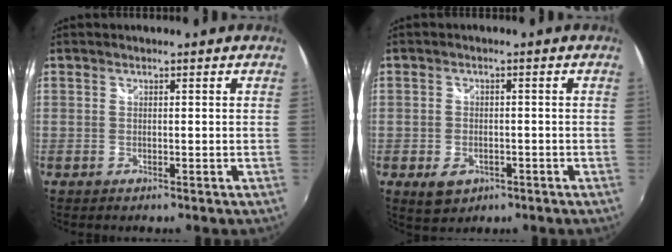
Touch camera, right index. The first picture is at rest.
{"total": 5.0, "force": [-2.3, 3.5, 2.6], "torque": [-0.060, -0.004, -0.031]}